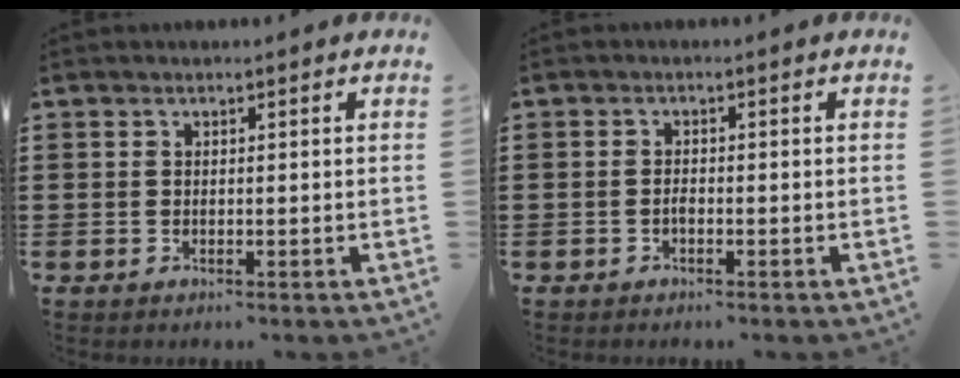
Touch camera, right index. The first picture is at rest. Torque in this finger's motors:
{"motor_torque": [2.14, 0.00, 0.02, -0.12]}